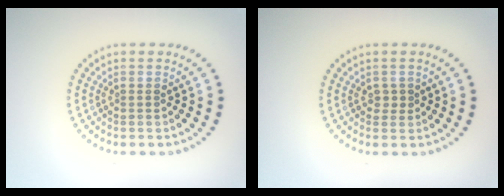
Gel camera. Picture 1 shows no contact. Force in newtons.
{"total": 1.0, "press": 0.9, "slide": 0.3}